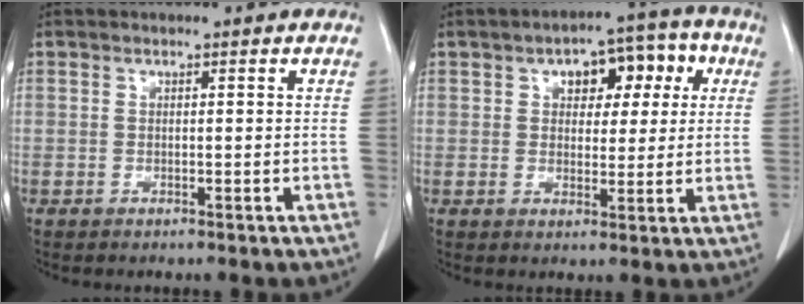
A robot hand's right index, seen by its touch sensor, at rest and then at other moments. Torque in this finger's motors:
{"motor_torque": [0.48, 0.32, 0.14, 0.07]}